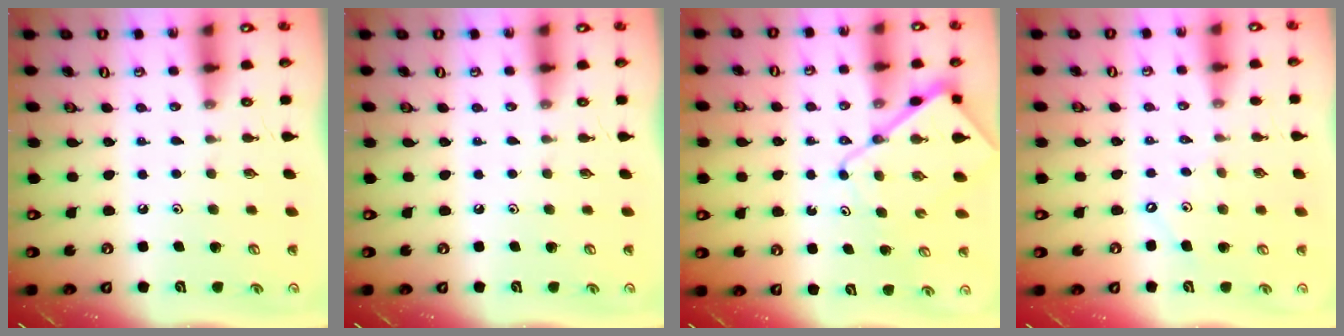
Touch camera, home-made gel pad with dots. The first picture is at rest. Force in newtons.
{"total": 0.0}
{"total": 10.0, "press": 9.9, "slide": 1.1}
{"total": 3.8, "press": 3.8, "slide": 0.3}